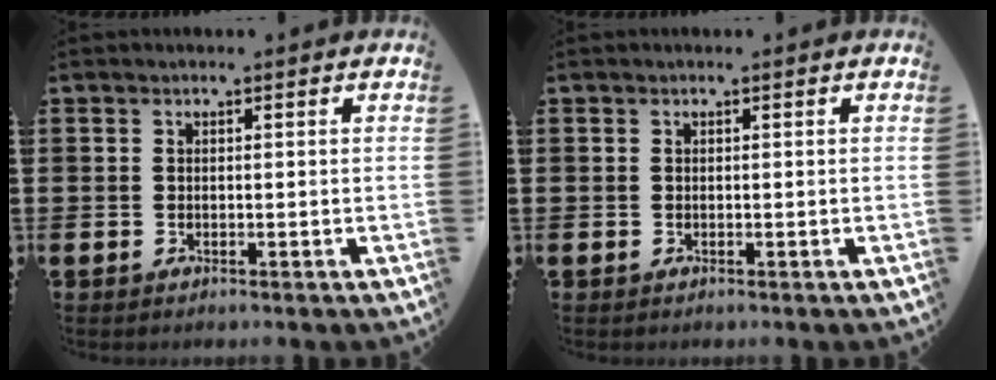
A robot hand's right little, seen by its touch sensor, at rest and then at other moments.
{"total": 0.0}